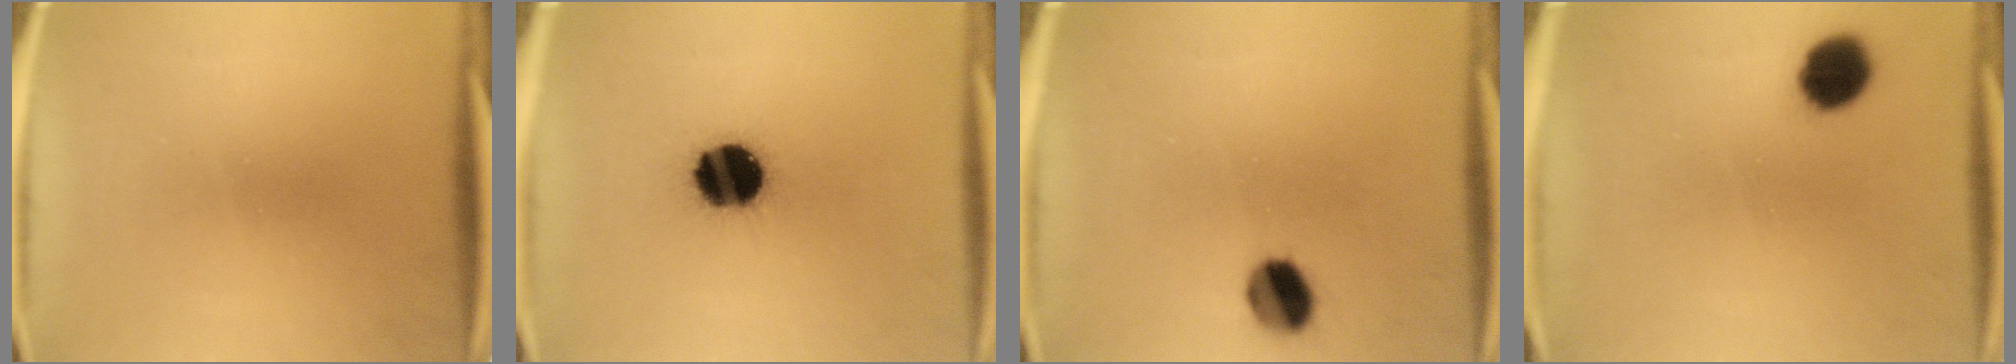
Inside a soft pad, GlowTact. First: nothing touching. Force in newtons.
{"total": 15.4}
{"total": 7.4}
{"total": 8.0}